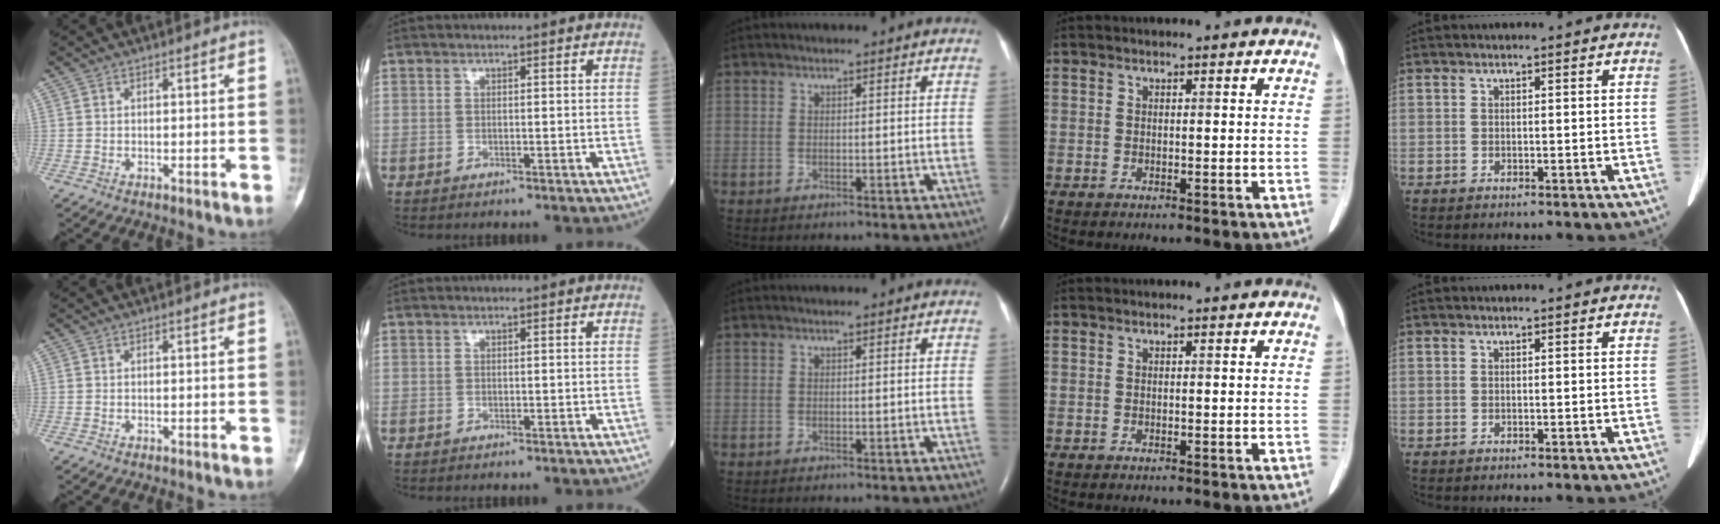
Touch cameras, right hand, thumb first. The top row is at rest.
{}